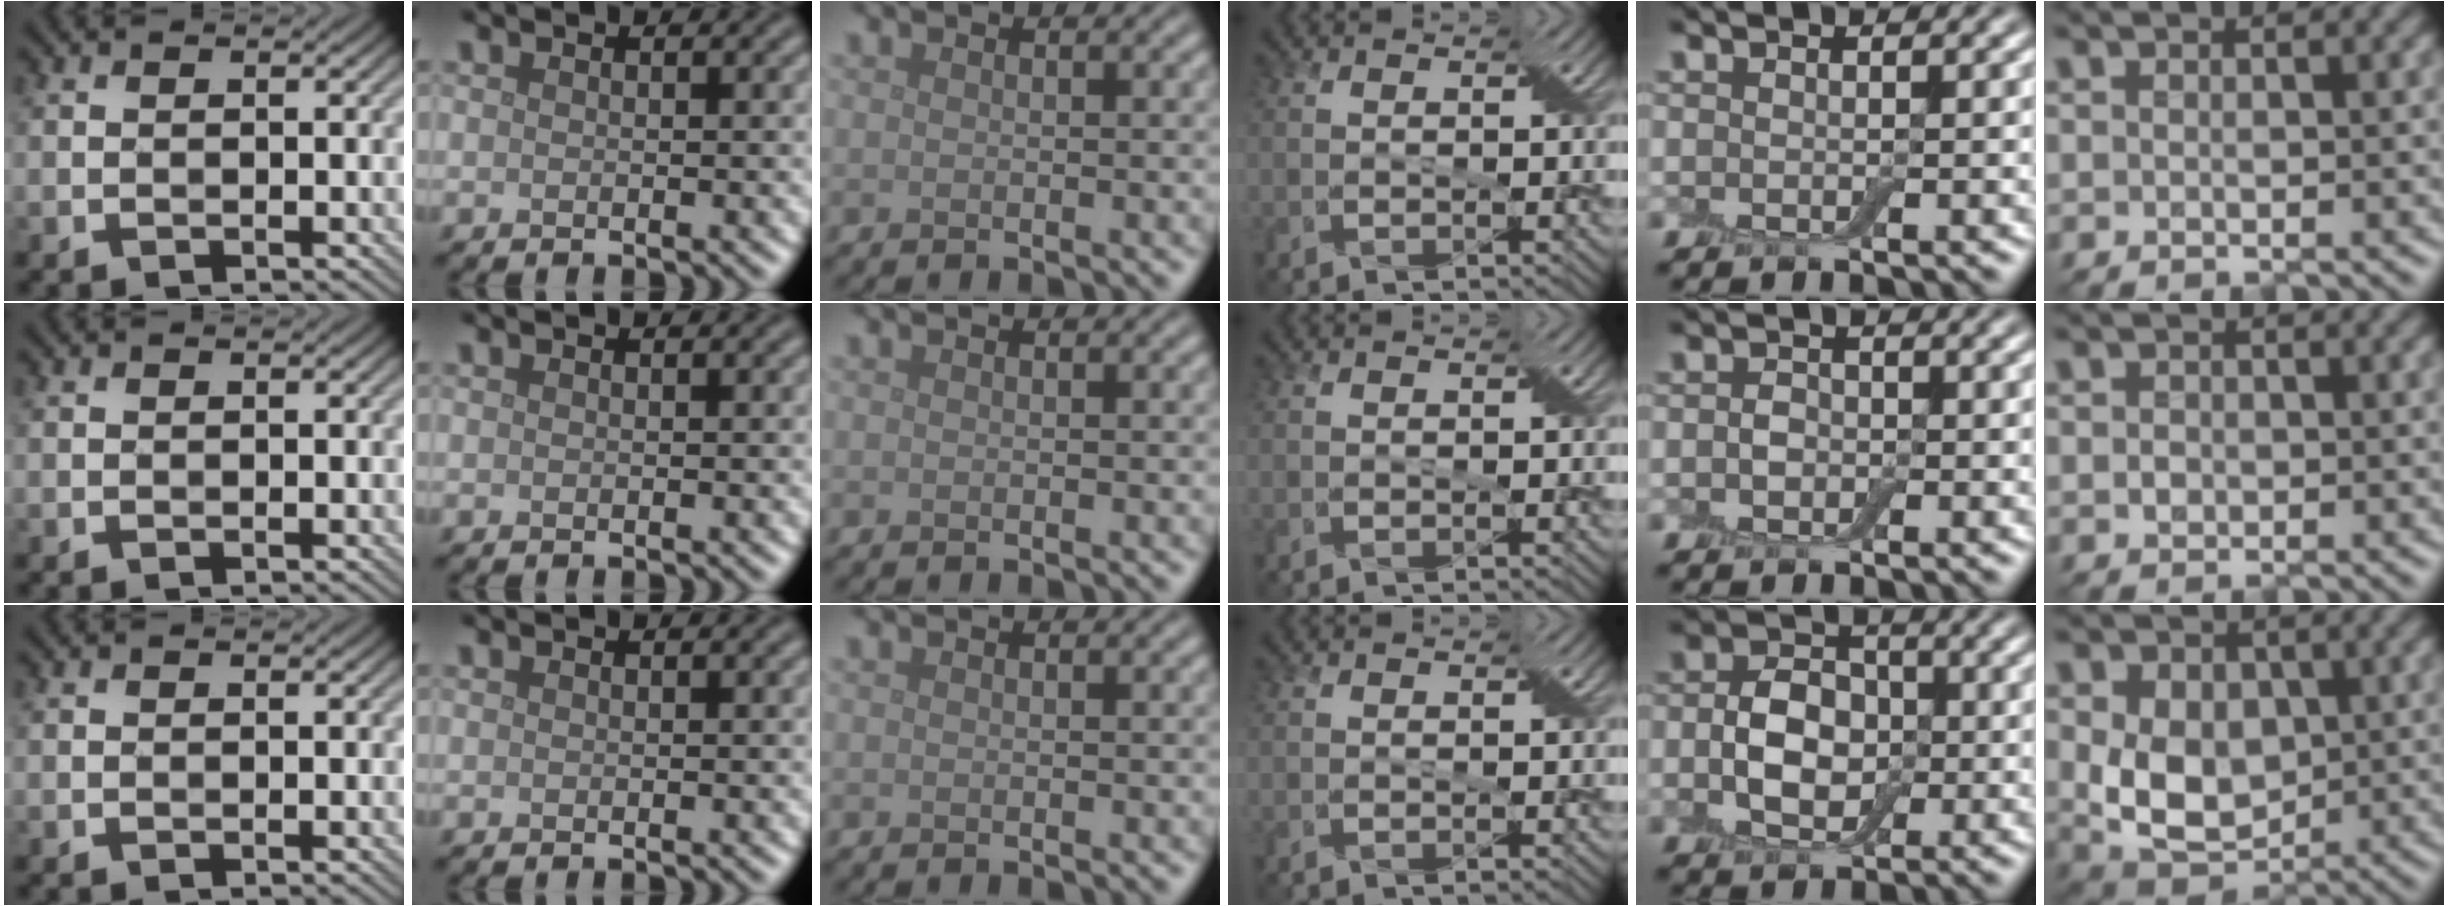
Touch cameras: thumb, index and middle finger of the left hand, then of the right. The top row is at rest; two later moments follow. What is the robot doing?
{"motion": "press", "object": "electronic device side button"}